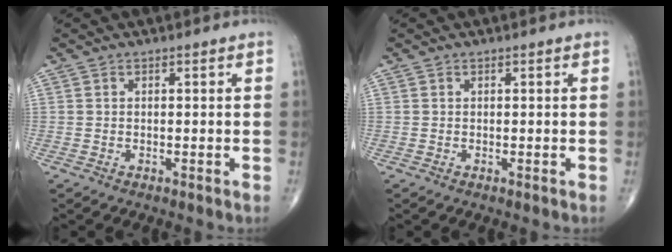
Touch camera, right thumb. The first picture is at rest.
{"total": 0.0}